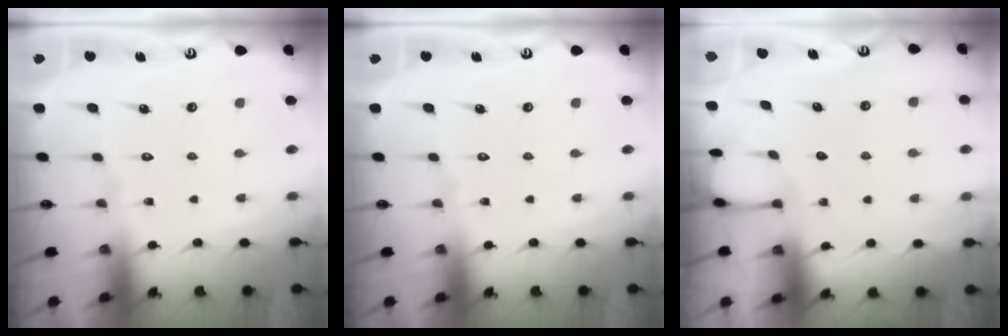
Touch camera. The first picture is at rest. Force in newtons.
{"total": 0.0}
{"total": 1.7, "press": 1.7, "slide": 0.1}